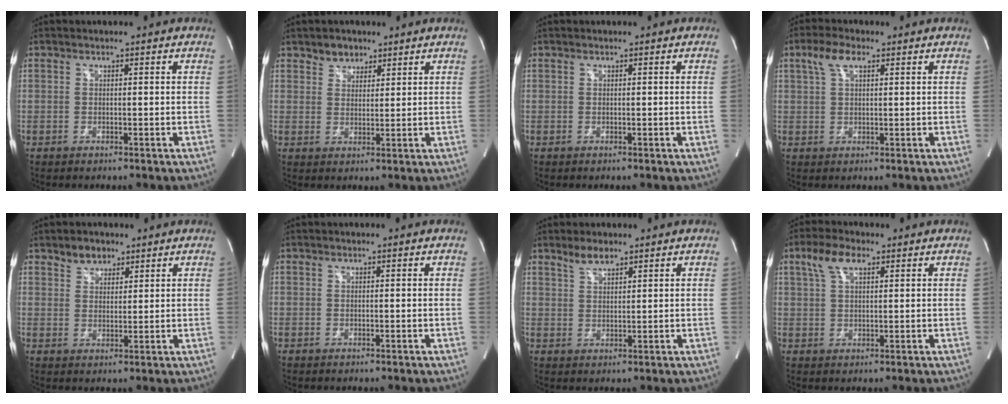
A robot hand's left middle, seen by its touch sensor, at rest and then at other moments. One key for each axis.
{"total": 3.1, "fx": 2.3, "fy": 2.0, "fz": 0.5, "tx": -0.002, "ty": 0.002, "tz": 0.038}
{"total": 0.0}
{"total": 4.1, "fx": 2.2, "fy": 1.5, "fz": 3.2, "tx": -0.072, "ty": 0.018, "tz": 0.045}
{"total": 3.1, "fx": 2.4, "fy": 1.8, "fz": 0.9, "tx": -0.015, "ty": 0.004, "tz": 0.043}
{"total": 0.0}
{"total": 2.9, "fx": 2.4, "fy": 0.8, "fz": 1.4, "tx": -0.031, "ty": 0.004, "tz": 0.047}
{"total": 4.9, "fx": 2.7, "fy": 1.9, "fz": 3.7, "tx": -0.084, "ty": 0.019, "tz": 0.055}